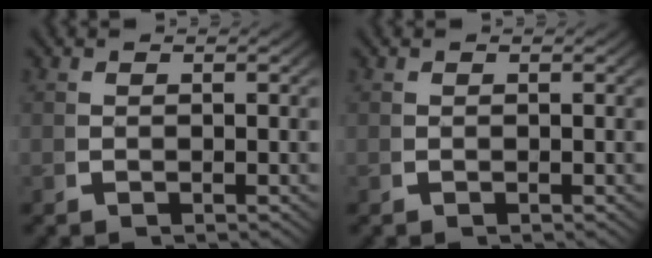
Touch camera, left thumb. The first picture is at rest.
{"total": 0.0}